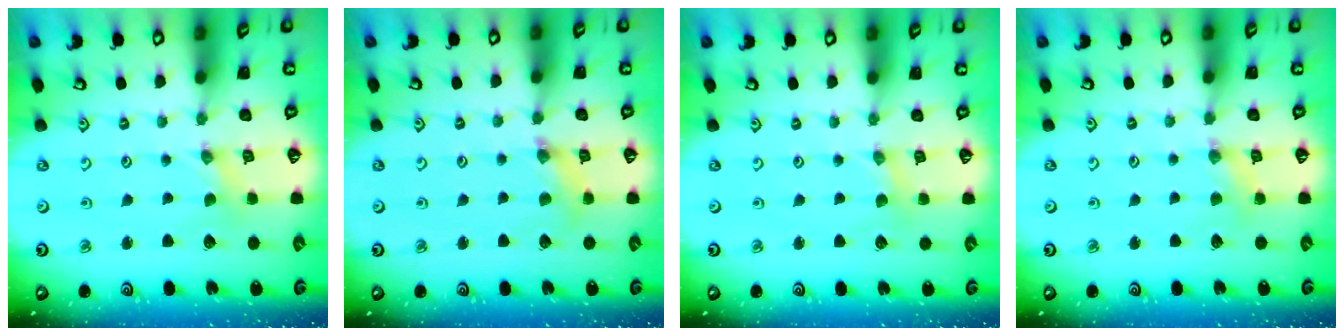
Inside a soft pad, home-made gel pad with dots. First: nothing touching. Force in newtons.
{"total": 3.7, "press": 3.7, "slide": 0.4}
{"total": 1.6, "press": 1.6, "slide": 0.3}
{"total": 2.7, "press": 2.7, "slide": 0.3}